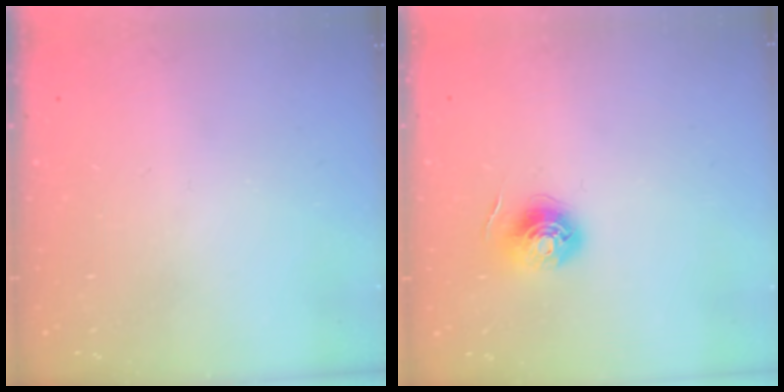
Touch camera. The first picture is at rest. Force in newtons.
{"total": 6.1, "press": 6.1, "slide": 0.5}